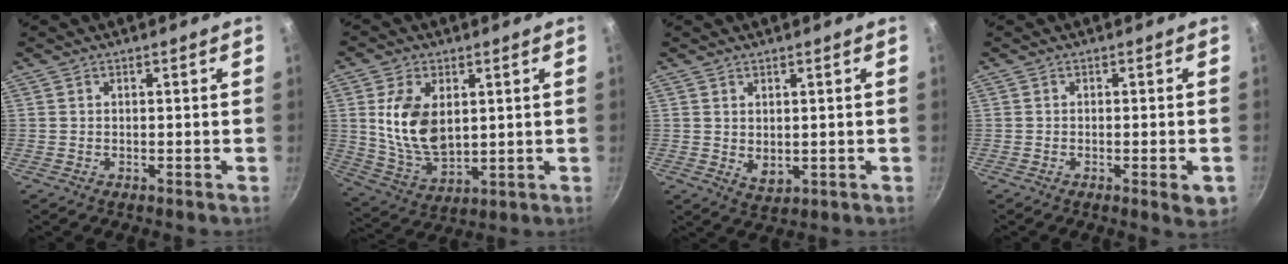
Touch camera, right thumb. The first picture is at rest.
{"total": 12.8, "force": [2.6, 7.8, 9.8], "torque": [-0.175, -0.024, 0.061]}
{"total": 3.2, "force": [0.8, 2.0, 2.3], "torque": [-0.035, -0.015, 0.020]}
{"total": 3.8, "force": [-1.4, 0.8, 3.5], "torque": [-0.047, -0.003, -0.018]}